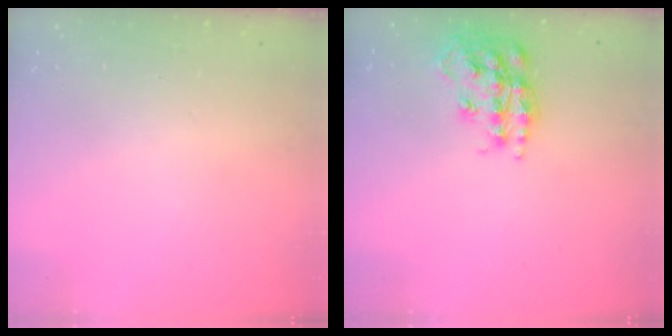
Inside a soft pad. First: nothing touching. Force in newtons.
{"total": 17.0, "press": 16.9, "slide": 1.2}